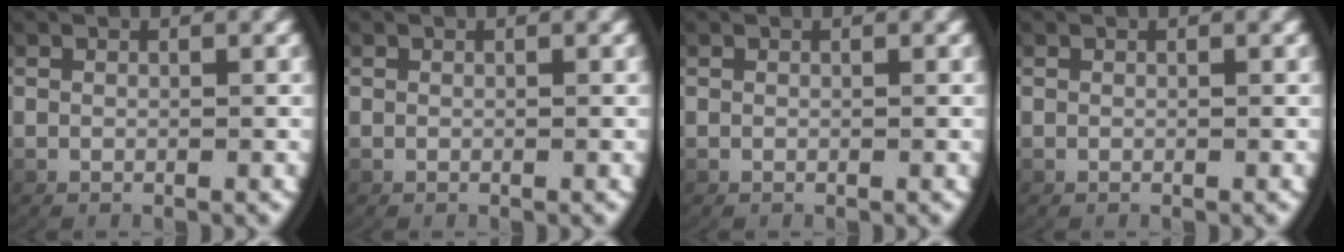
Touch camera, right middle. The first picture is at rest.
{"total": 0.0}
{"total": 0.0}
{"total": 0.0}